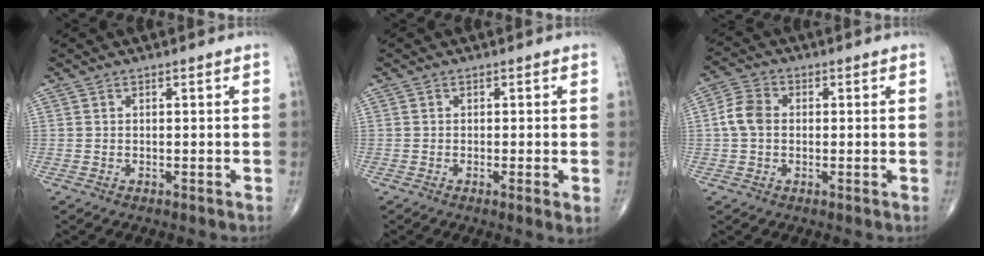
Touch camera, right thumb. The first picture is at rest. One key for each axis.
{"total": 2.4, "fx": -0.5, "fy": 0.3, "fz": 2.3, "tx": -0.038, "ty": -0.010, "tz": -0.008}
{"total": 5.3, "fx": 0.1, "fy": 4.0, "fz": 3.4, "tx": -0.067, "ty": 0.015, "tz": -0.004}